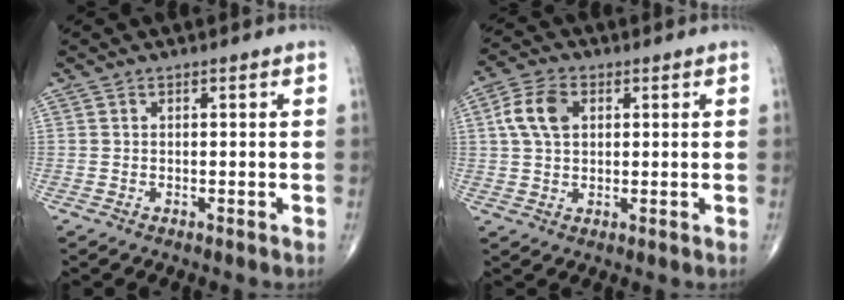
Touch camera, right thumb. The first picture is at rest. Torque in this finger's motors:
{"motor_torque": [0.01, 0.03, 0.05, -0.07, 0.06]}